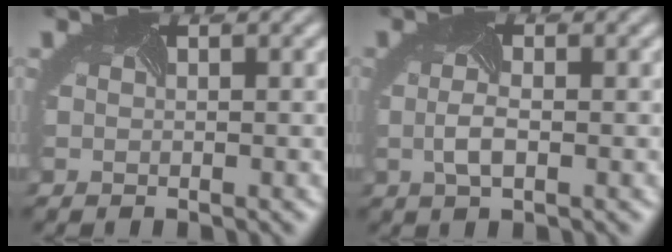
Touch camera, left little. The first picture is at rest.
{"total": 1.7, "force": [-0.3, 0.6, 1.5], "torque": [-0.050, -0.001, -0.007]}